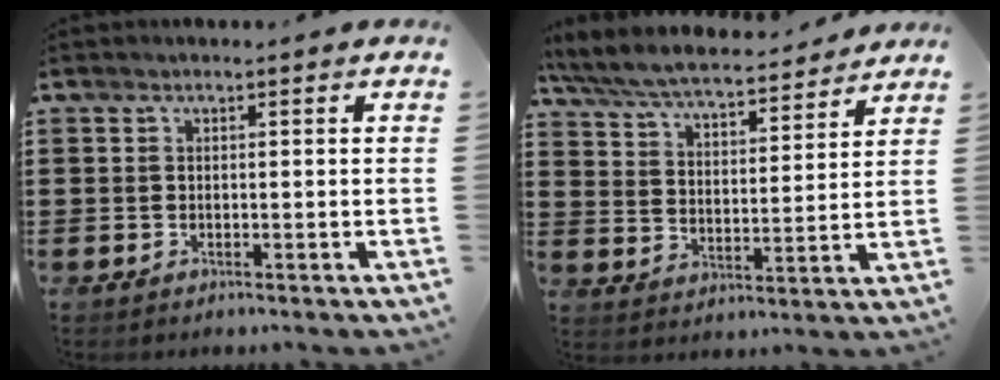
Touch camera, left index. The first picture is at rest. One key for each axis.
{"total": 6.6, "fx": 6.3, "fy": 0.5, "fz": 2.2, "tx": -0.068, "ty": -0.038, "tz": 0.107}